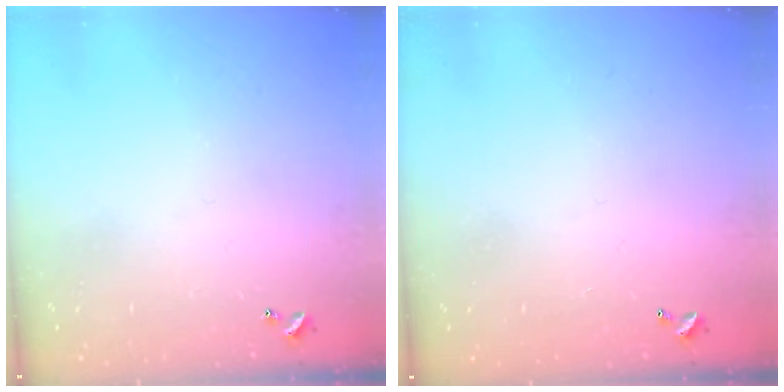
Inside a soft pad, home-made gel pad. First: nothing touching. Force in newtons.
{"total": 2.8, "press": 2.8, "slide": 0.1}